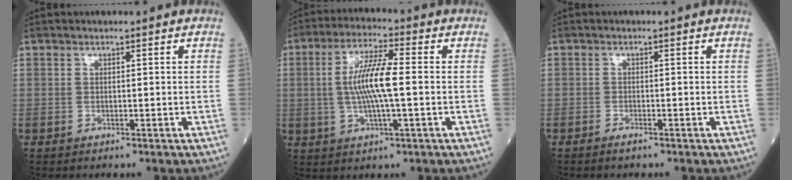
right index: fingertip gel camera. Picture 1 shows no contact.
{"total": 9.3, "force": [0.0, 1.1, 9.2], "torque": [-0.181, 0.005, -0.005]}
{"total": 0.8, "force": [-0.6, 0.1, 0.4], "torque": [-0.010, 0.000, -0.008]}